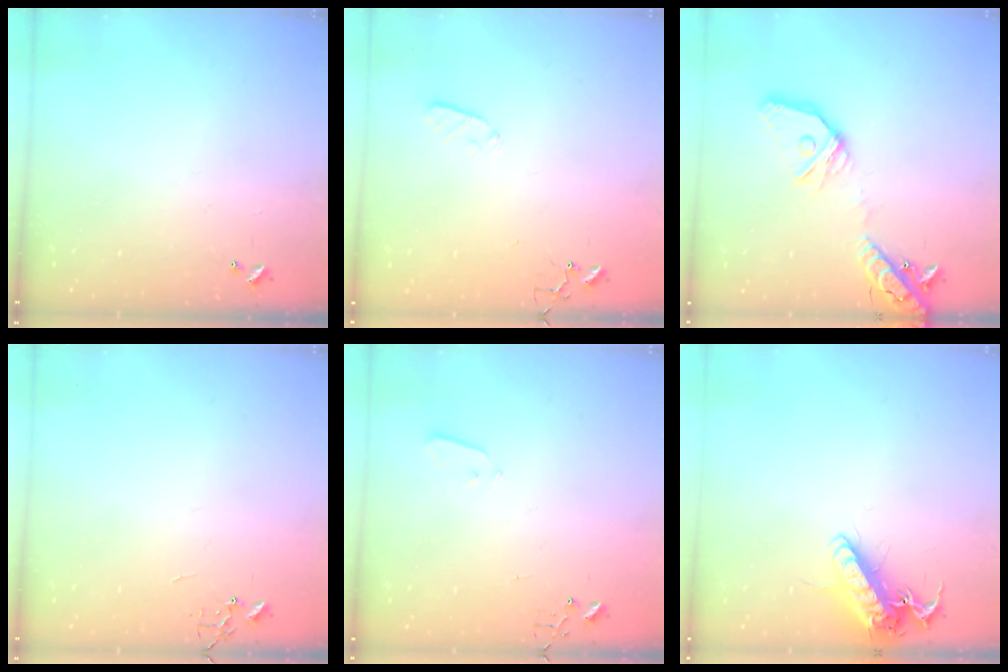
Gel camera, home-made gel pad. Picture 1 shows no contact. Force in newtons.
{"total": 2.9, "press": 2.8, "slide": 0.5}
{"total": 18.2, "press": 18.0, "slide": 3.2}
{"total": 0.0}
{"total": 2.1, "press": 2.1, "slide": 0.3}
{"total": 13.8, "press": 13.7, "slide": 1.9}